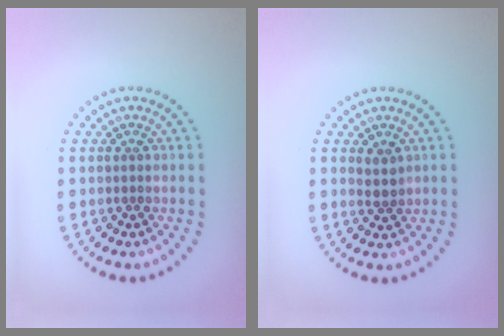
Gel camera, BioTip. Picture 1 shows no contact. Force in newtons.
{"total": 1.6, "press": 1.3, "slide": 0.9}